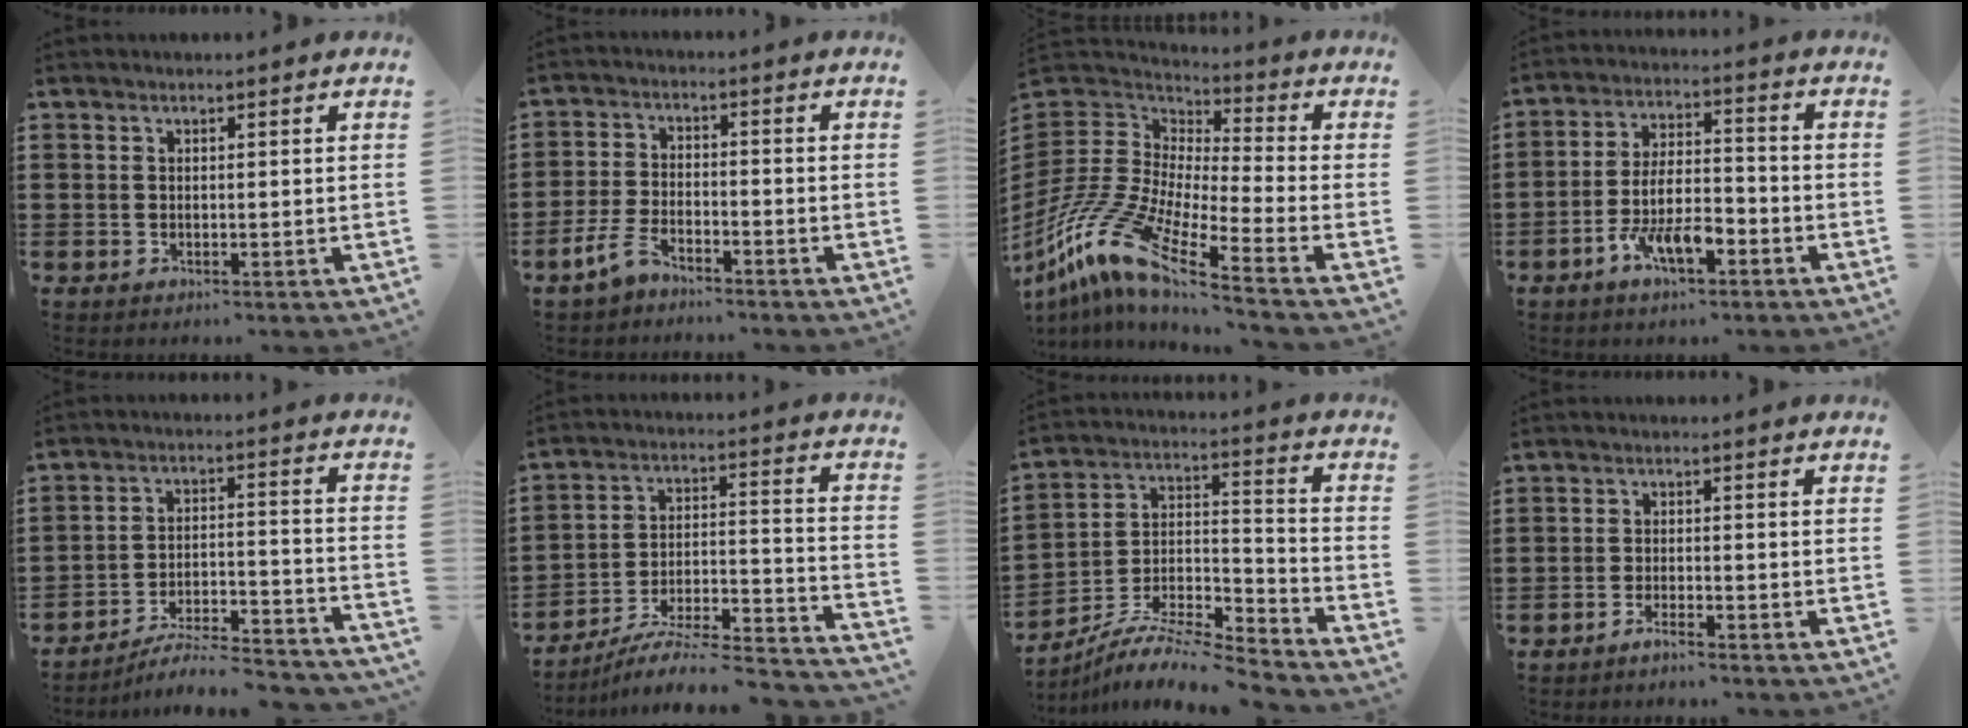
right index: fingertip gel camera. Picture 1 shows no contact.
{"total": 4.6, "force": [-3.7, 1.5, 2.4], "torque": [-0.062, 0.003, -0.076]}
{"total": 12.4, "force": [-9.8, 1.7, 7.4], "torque": [-0.195, -0.014, -0.209]}
{"total": 7.9, "force": [-4.3, 2.9, 6.0], "torque": [-0.119, 0.008, -0.081]}
{"total": 6.2, "force": [-5.7, 0.4, 2.3], "torque": [-0.034, -0.005, -0.113]}
{"total": 6.3, "force": [-5.6, 0.7, 2.8], "torque": [-0.040, -0.007, -0.112]}
{"total": 8.4, "force": [-7.7, 1.4, 3.0], "torque": [-0.061, 0.005, -0.156]}
{"total": 2.0, "force": [-1.9, -0.3, 0.5], "torque": [-0.010, -0.001, -0.037]}